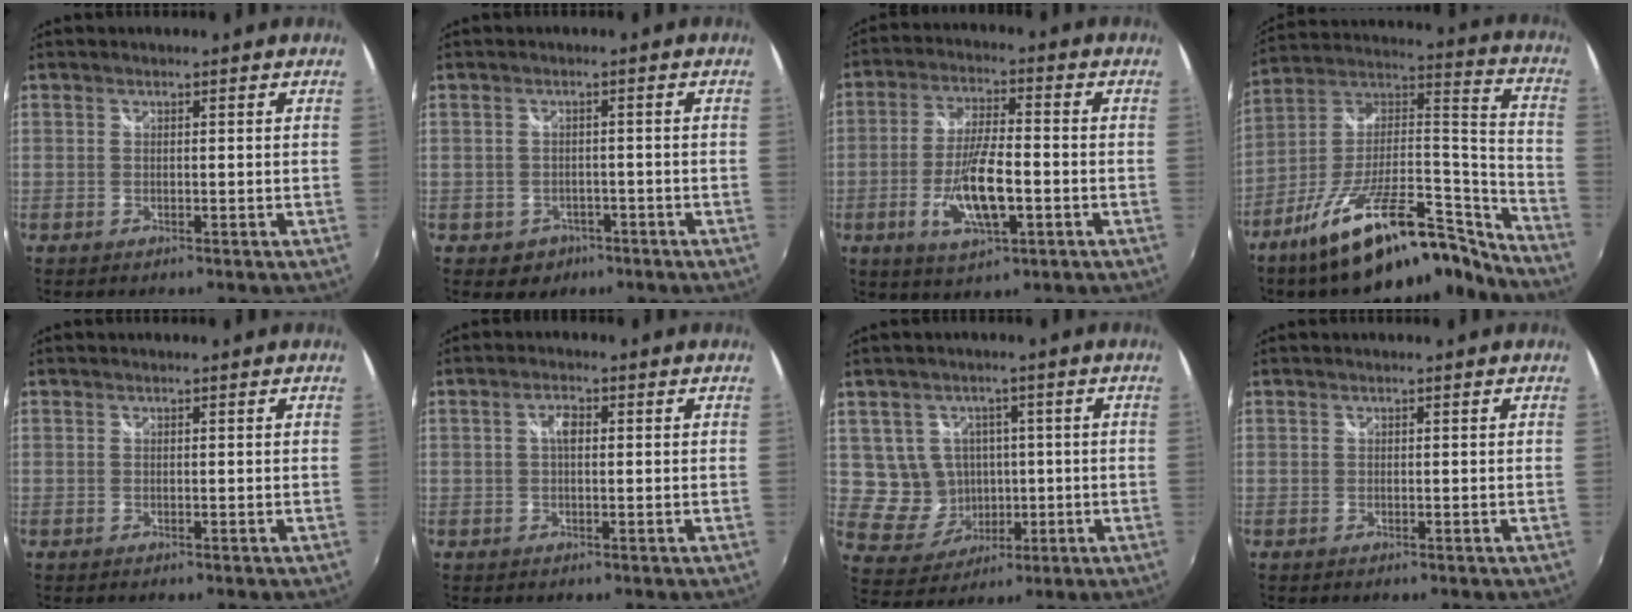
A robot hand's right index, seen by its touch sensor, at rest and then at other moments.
{"total": 4.3, "force": [-2.0, 3.7, 0.8], "torque": [-0.031, 0.002, -0.022]}
{"total": 11.2, "force": [-3.4, 3.4, 10.1], "torque": [-0.200, -0.009, -0.060]}
{"total": 25.1, "force": [-19.2, 6.8, 14.7], "torque": [-0.215, 0.009, -0.307]}
{"total": 0.0}
{"total": 2.4, "force": [0.3, 1.1, 2.2], "torque": [-0.039, 0.007, 0.002]}
{"total": 8.1, "force": [0.4, 7.8, 1.9], "torque": [-0.053, 0.009, 0.024]}
{"total": 0.0}